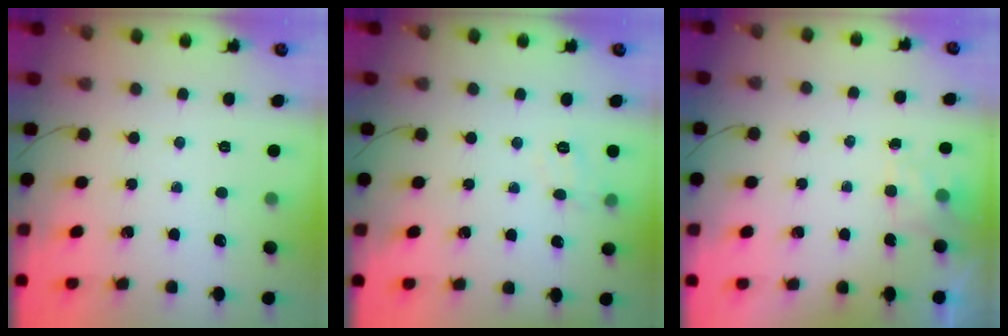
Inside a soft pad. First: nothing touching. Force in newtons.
{"total": 8.2, "press": 8.1, "slide": 1.5}
{"total": 2.2, "press": 1.8, "slide": 1.3}